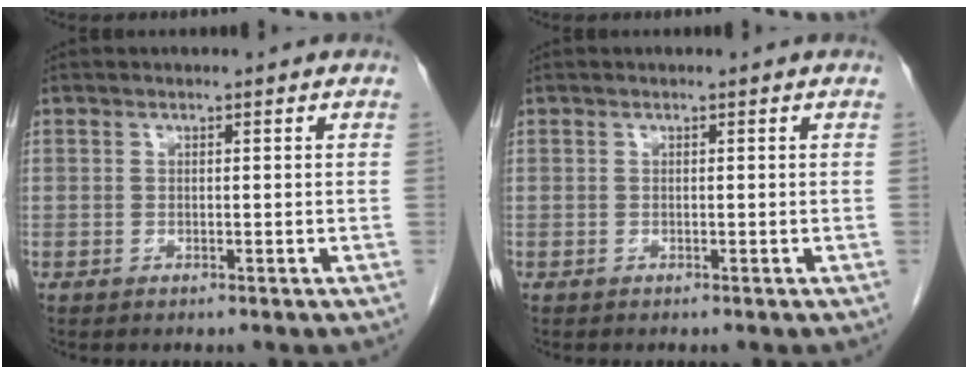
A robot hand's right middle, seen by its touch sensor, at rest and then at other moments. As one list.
[{"total": 0.0}]